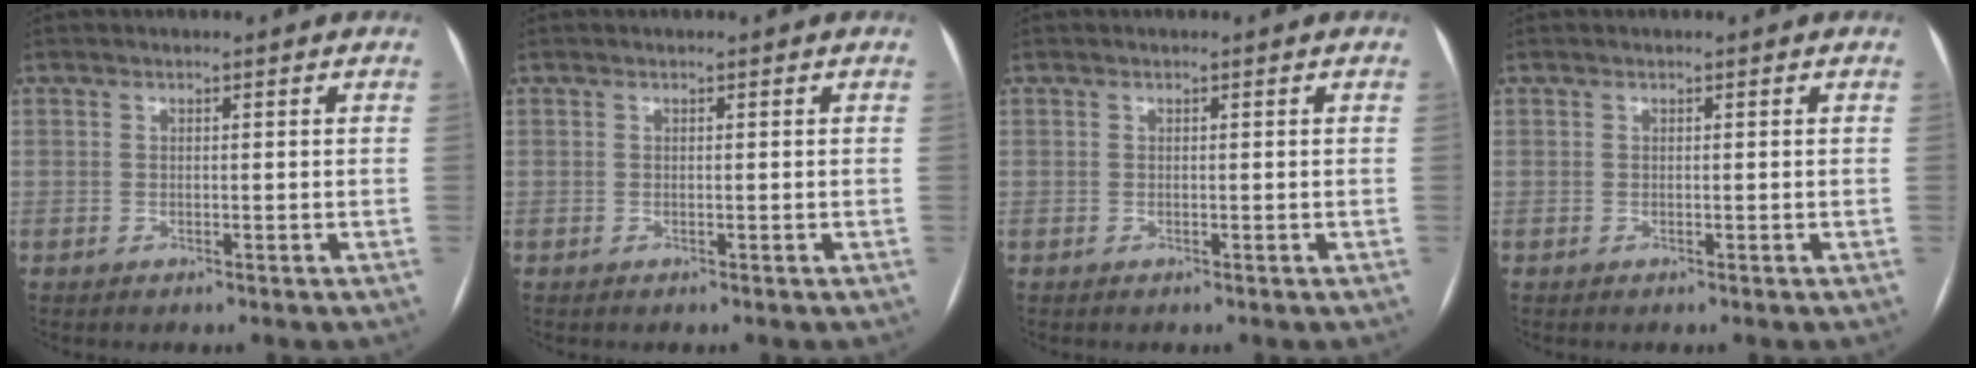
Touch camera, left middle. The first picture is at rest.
{"total": 0.0}
{"total": 0.0}
{"total": 0.0}